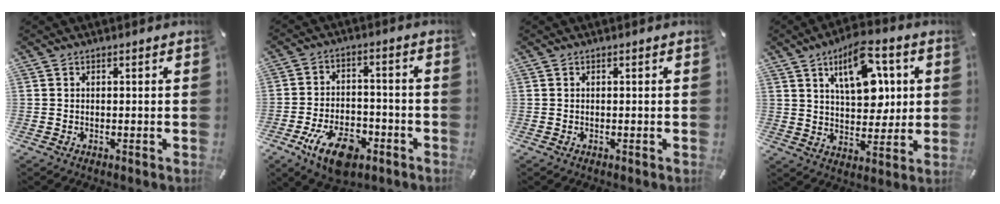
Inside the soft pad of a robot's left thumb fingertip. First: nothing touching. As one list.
[{"total": 11.9, "force": [-6.2, 6.5, 7.9], "torque": [-0.139, 0.030, -0.107]}, {"total": 0.0}, {"total": 14.5, "force": [5.9, 8.1, 10.6], "torque": [-0.156, -0.008, 0.102]}]